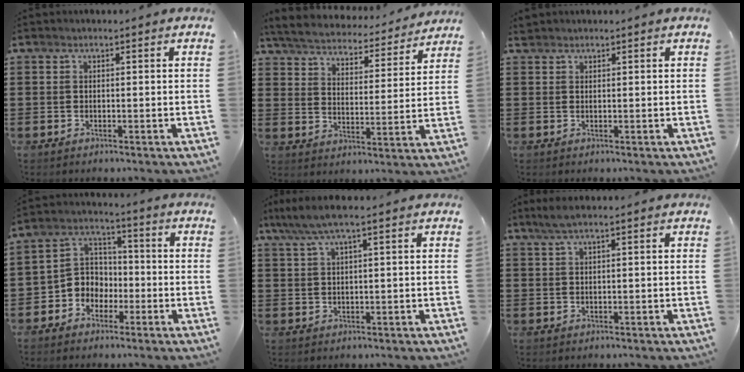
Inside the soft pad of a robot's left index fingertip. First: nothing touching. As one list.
[{"total": 4.2, "force": [4.2, 0.1, 0.6], "torque": [-0.036, -0.035, 0.065]}, {"total": 0.8, "force": [0.7, 0.3, 0.2], "torque": [-0.006, 0.001, 0.015]}, {"total": 5.1, "force": [-2.1, 4.5, 1.0], "torque": [-0.043, 0.003, -0.049]}, {"total": 3.9, "force": [2.1, 0.3, 3.3], "torque": [-0.068, 0.005, 0.036]}, {"total": 2.0, "force": [0.9, 0.0, 1.8], "torque": [-0.034, -0.001, 0.018]}]